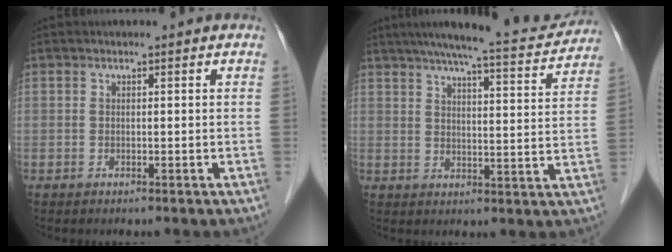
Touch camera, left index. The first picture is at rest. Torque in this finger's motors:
{"motor_torque": [0.35, -0.49, 0.27, 0.10]}